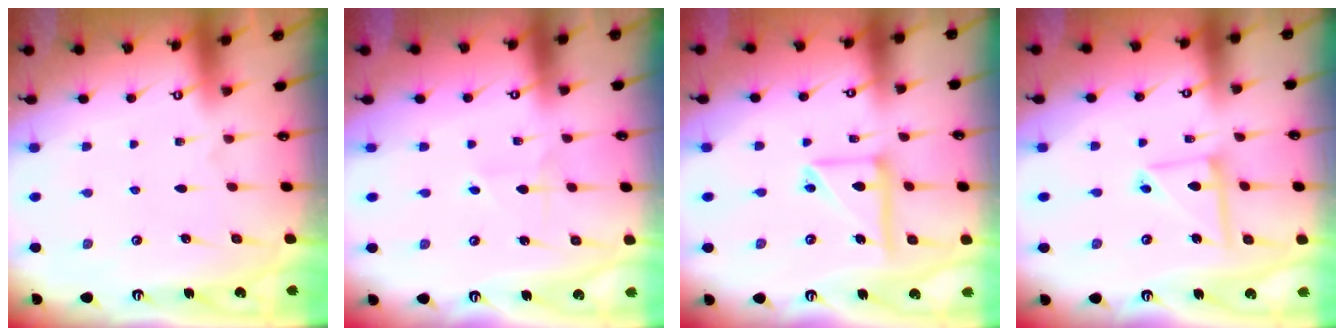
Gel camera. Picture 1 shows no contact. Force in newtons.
{"total": 2.4, "press": 2.4, "slide": 0.2}
{"total": 12.4, "press": 12.3, "slide": 1.3}
{"total": 9.0, "press": 8.9, "slide": 0.7}